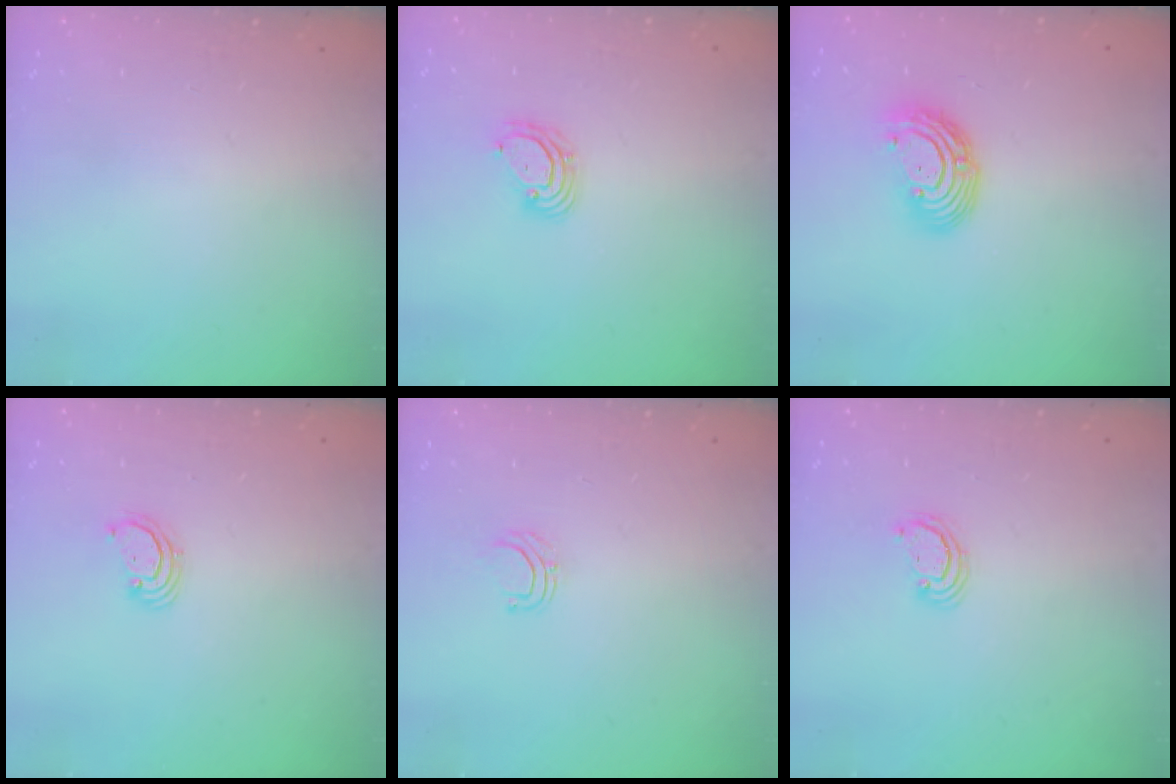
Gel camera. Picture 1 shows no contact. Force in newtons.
{"total": 5.2, "press": 5.2, "slide": 0.6}
{"total": 9.8, "press": 9.7, "slide": 0.9}
{"total": 2.8, "press": 2.8, "slide": 0.2}
{"total": 3.8, "press": 3.8, "slide": 0.2}
{"total": 2.6, "press": 2.5, "slide": 0.2}